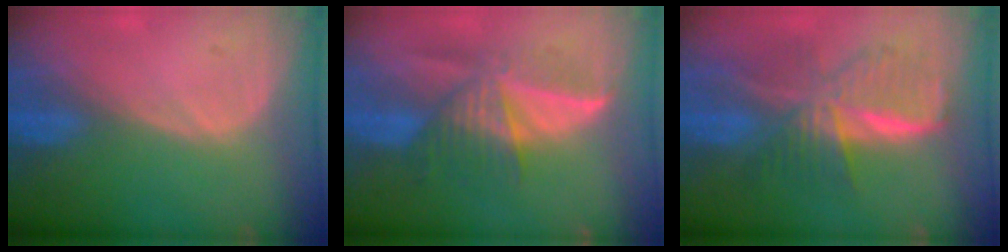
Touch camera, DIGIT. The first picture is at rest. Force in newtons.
{"total": 6.9, "press": 6.9, "slide": 0.2}
{"total": 9.3, "press": 9.3, "slide": 0.7}